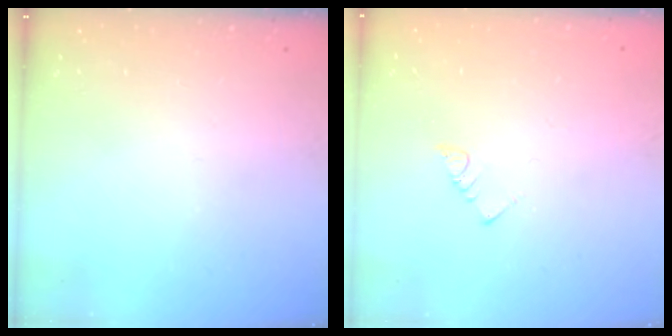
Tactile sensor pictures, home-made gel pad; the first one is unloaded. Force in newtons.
{"total": 3.0, "press": 3.0, "slide": 0.2}